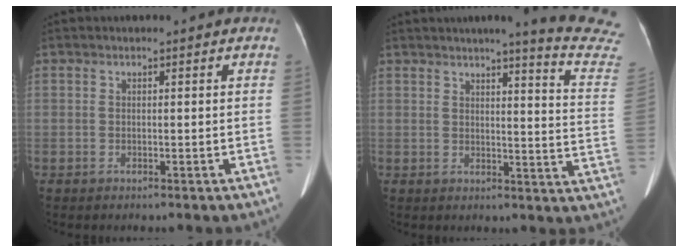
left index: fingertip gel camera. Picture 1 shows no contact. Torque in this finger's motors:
{"motor_torque": [0.79, -1.35, 0.05, 0.04]}